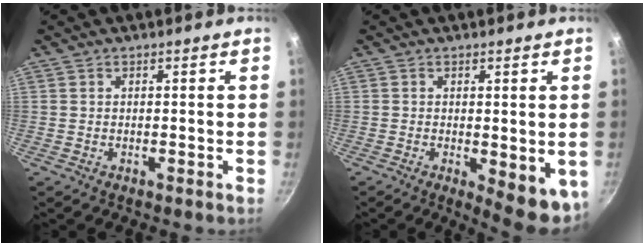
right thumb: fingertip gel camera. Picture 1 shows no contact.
{"total": 7.9, "force": [-1.2, 3.2, 7.1], "torque": [-0.072, -0.004, -0.008]}